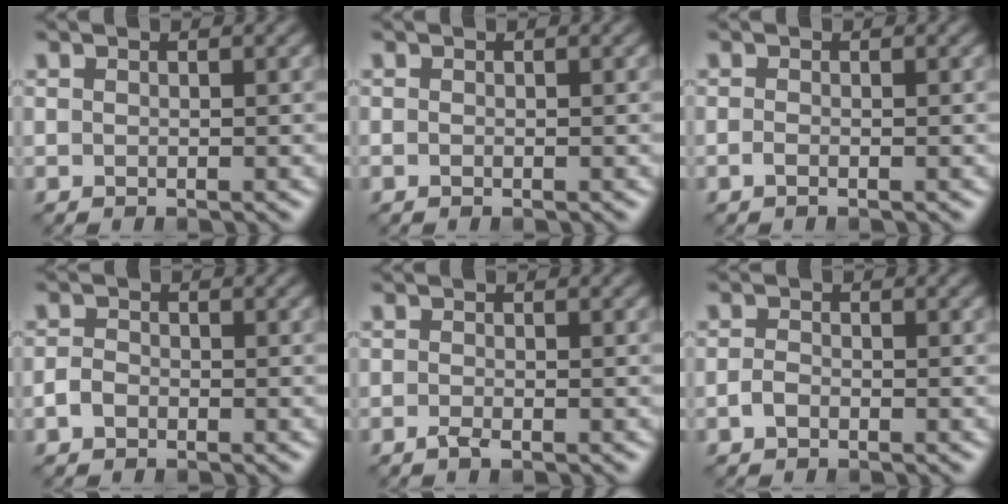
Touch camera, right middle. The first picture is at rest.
{"total": 0.0}
{"total": 0.6, "force": [-0.3, 0.2, 0.5], "torque": [-0.011, -0.003, -0.008]}
{"total": 1.4, "force": [-0.7, 1.0, 0.7], "torque": [-0.012, 0.002, -0.017]}
{"total": 0.9, "force": [-0.6, 0.2, 0.7], "torque": [-0.015, -0.003, -0.011]}
{"total": 1.1, "force": [-0.6, 0.6, 0.7], "torque": [-0.015, 0.000, -0.014]}